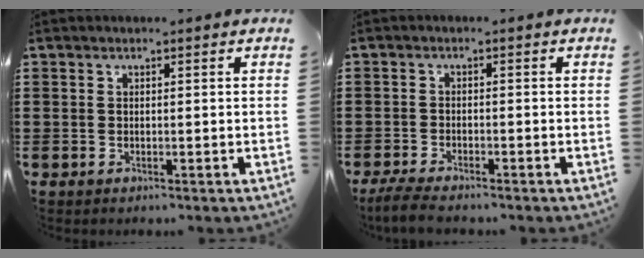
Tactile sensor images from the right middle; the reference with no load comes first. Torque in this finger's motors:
{"motor_torque": [0.63, -0.17, 0.10, 0.09]}